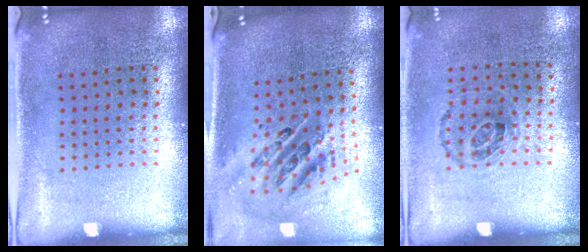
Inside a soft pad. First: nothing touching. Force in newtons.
{"total": 1.7, "press": 1.4, "slide": 1.1}
{"total": 1.0, "press": 0.7, "slide": 0.7}